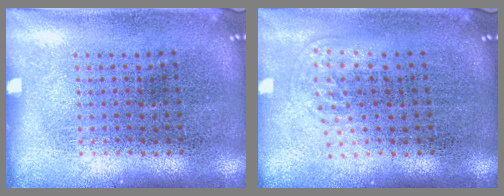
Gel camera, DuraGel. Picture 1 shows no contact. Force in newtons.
{"total": 1.0, "press": 0.7, "slide": 0.8}